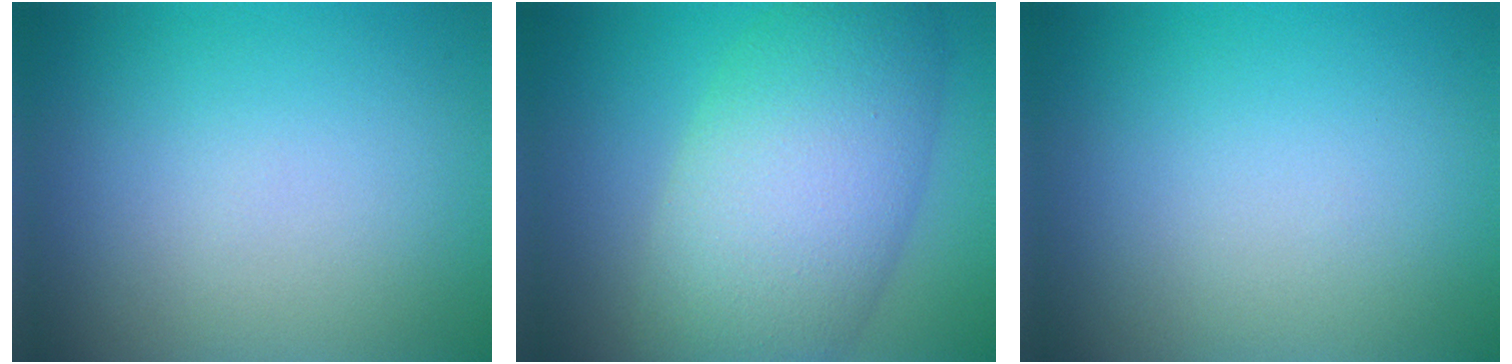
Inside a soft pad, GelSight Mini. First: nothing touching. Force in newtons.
{"total": 10.5, "press": 10.5, "slide": 0.5}
{"total": 0.0}